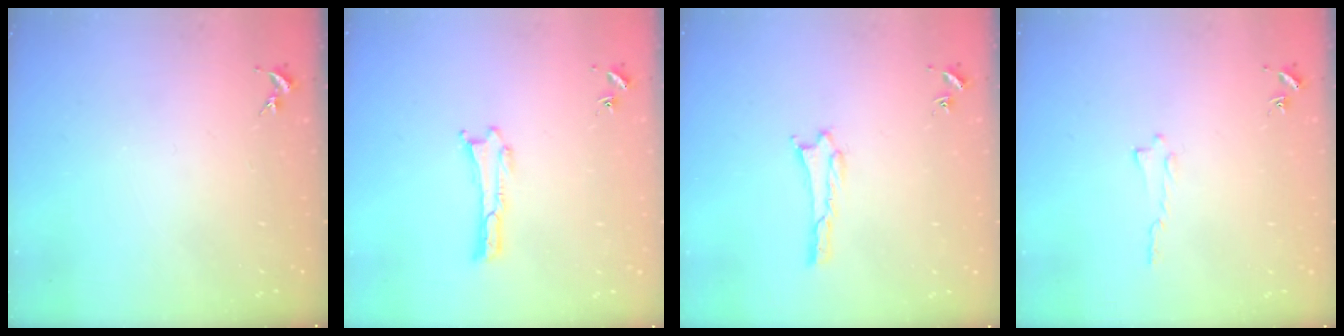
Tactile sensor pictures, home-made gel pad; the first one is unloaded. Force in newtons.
{"total": 0.0}
{"total": 0.9, "press": 0.8, "slide": 0.1}
{"total": 0.0}